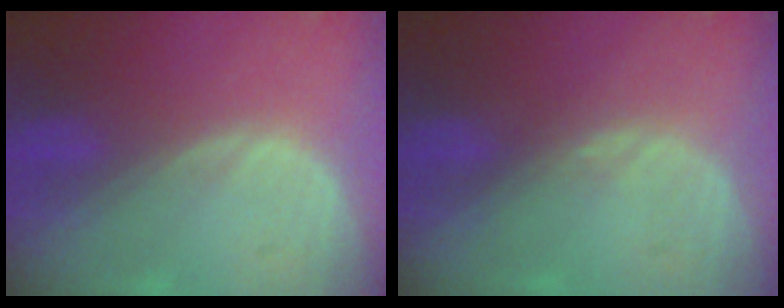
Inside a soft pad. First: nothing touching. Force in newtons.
{"total": 0.5, "press": 0.5, "slide": 0.2}